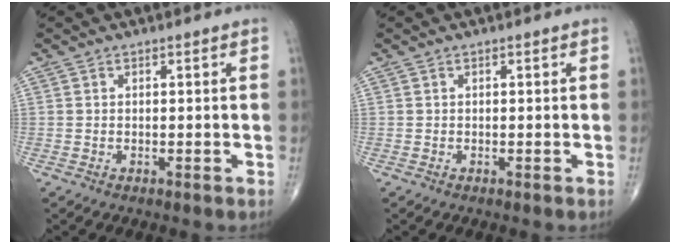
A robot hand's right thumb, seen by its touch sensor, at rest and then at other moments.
{"total": 0.0}